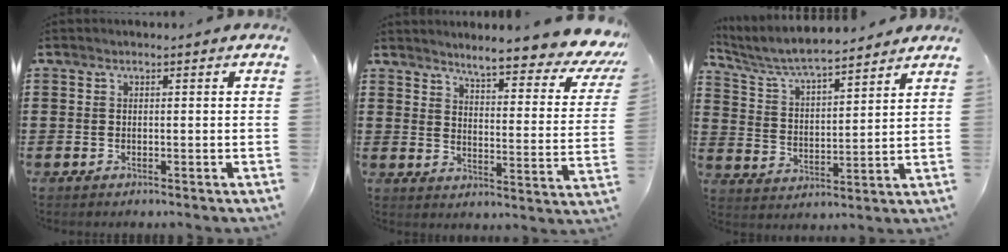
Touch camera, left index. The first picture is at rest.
{"total": 6.3, "force": [5.6, -0.3, 2.9], "torque": [-0.057, -0.052, 0.087]}
{"total": 6.2, "force": [5.8, 0.3, 2.2], "torque": [-0.068, -0.035, 0.099]}